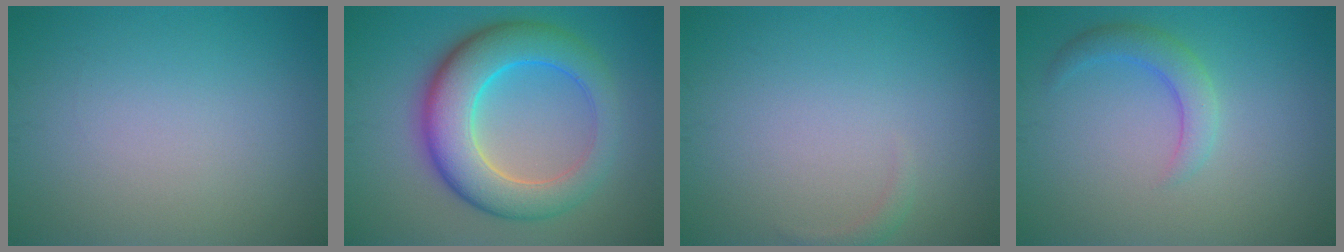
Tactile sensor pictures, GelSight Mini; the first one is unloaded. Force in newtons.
{"total": 8.9, "press": 8.9, "slide": 0.1}
{"total": 0.8, "press": 0.8, "slide": 0.1}
{"total": 2.6, "press": 2.6, "slide": 0.1}